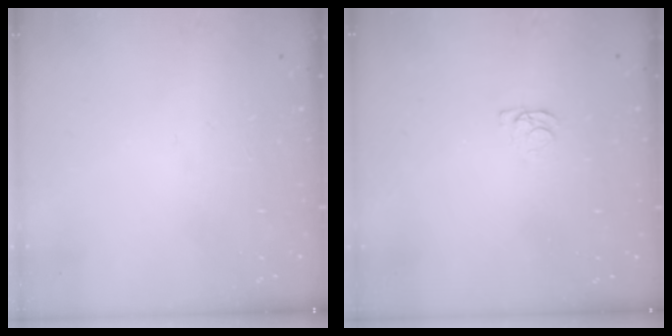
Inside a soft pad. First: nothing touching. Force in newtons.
{"total": 1.2, "press": 1.1, "slide": 0.3}